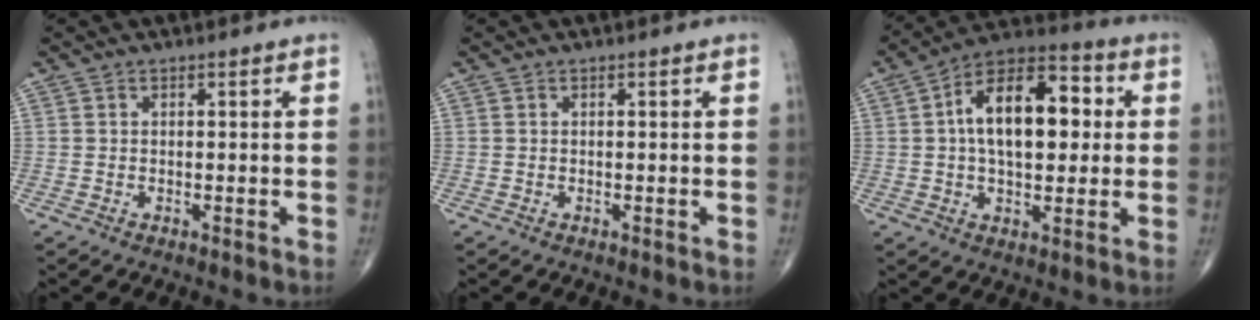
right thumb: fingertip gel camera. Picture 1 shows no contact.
{"total": 0.0}
{"total": 17.3, "force": [2.5, 9.3, 14.4], "torque": [-0.211, 0.026, 0.032]}